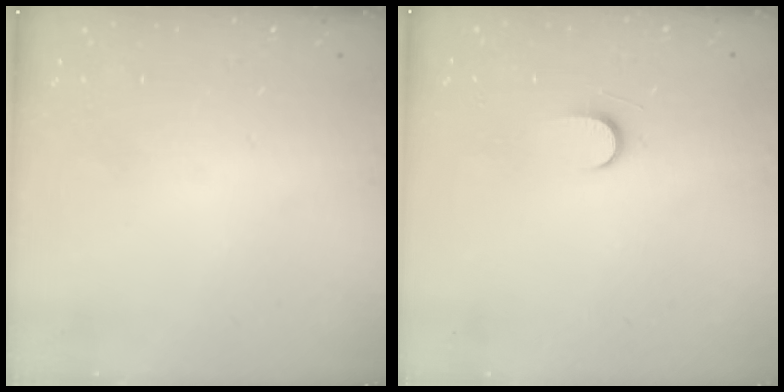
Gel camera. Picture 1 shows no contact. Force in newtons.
{"total": 4.9, "press": 4.8, "slide": 0.5}